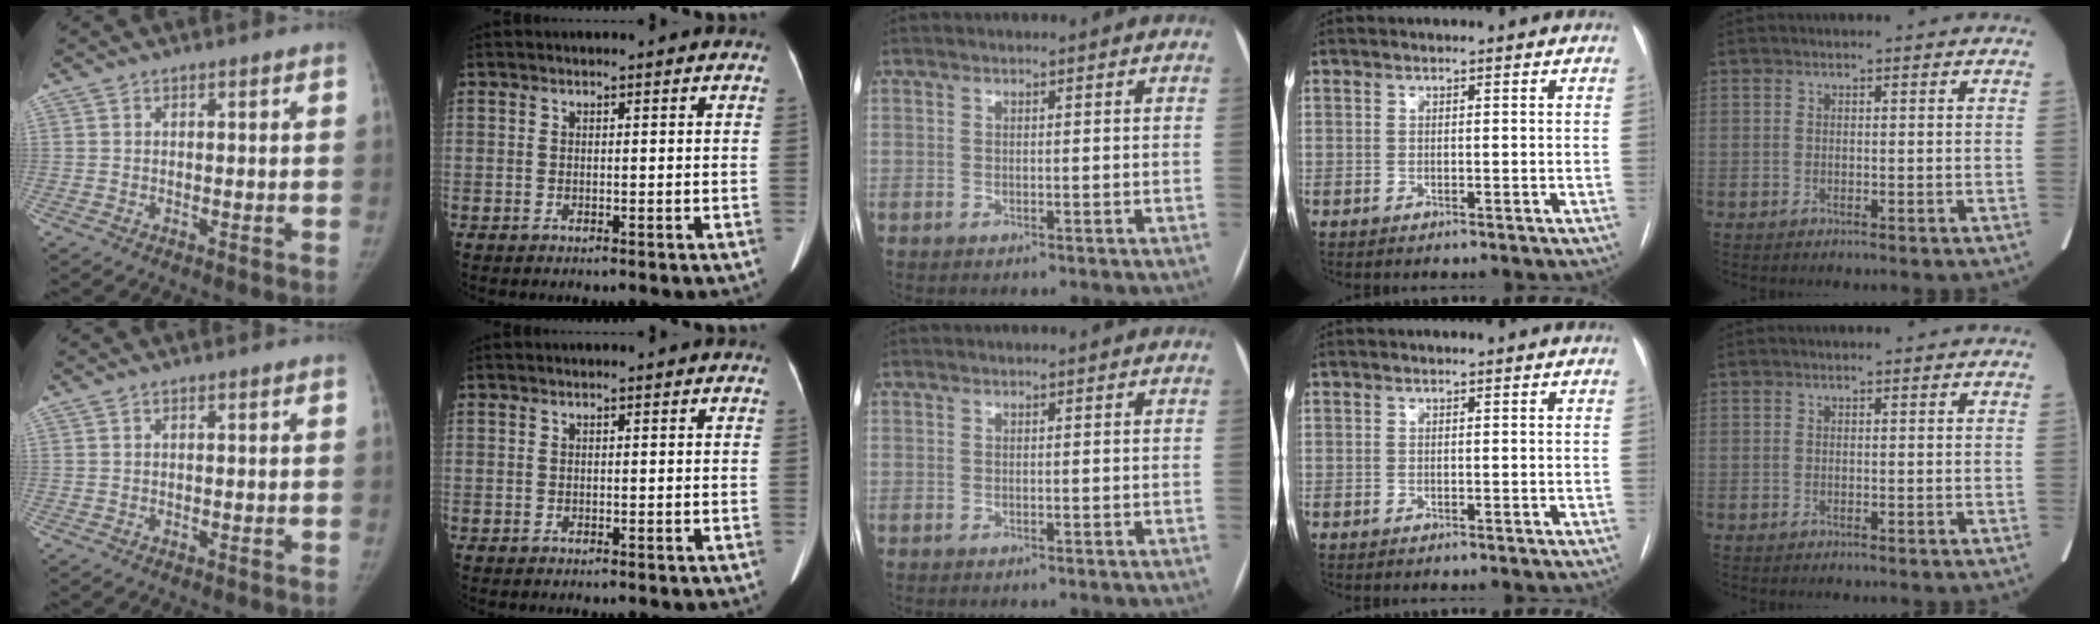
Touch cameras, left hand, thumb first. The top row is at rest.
{}